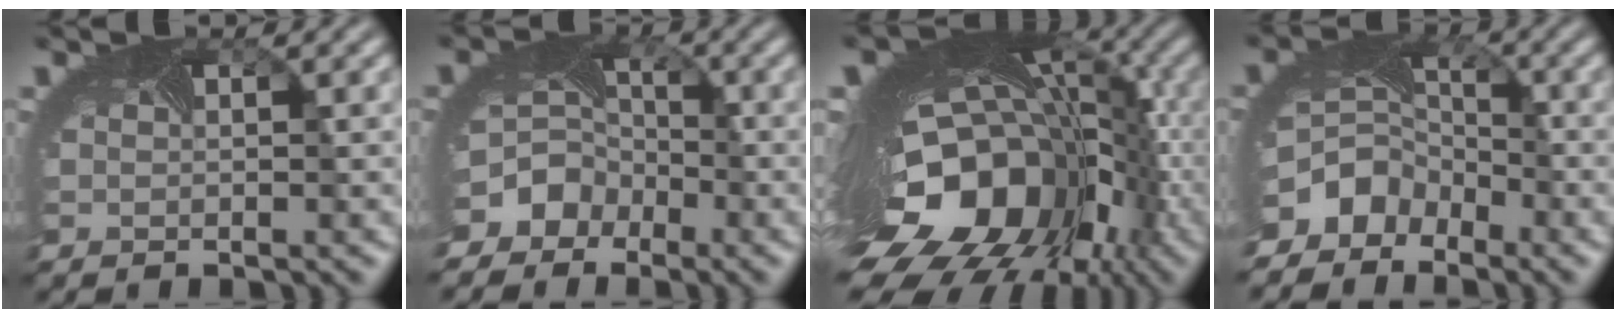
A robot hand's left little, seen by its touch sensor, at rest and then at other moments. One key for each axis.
{"total": 7.4, "fx": -3.9, "fy": 6.0, "fz": 1.7, "tx": -0.030, "ty": -0.016, "tz": -0.066}
{"total": 20.8, "fx": -6.5, "fy": 14.1, "fz": 13.8, "tx": -0.242, "ty": -0.059, "tz": -0.079}
{"total": 6.3, "fx": -4.2, "fy": 4.4, "fz": 1.8, "tx": -0.029, "ty": -0.001, "tz": -0.071}